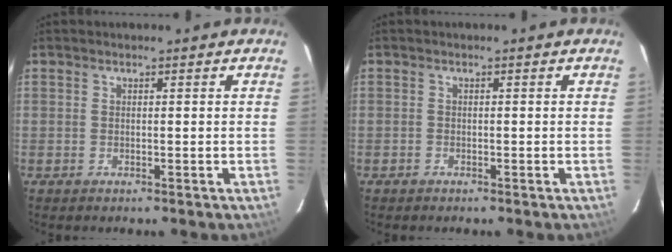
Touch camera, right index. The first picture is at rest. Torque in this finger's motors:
{"motor_torque": [0.02, -0.06, -0.18, -0.08]}